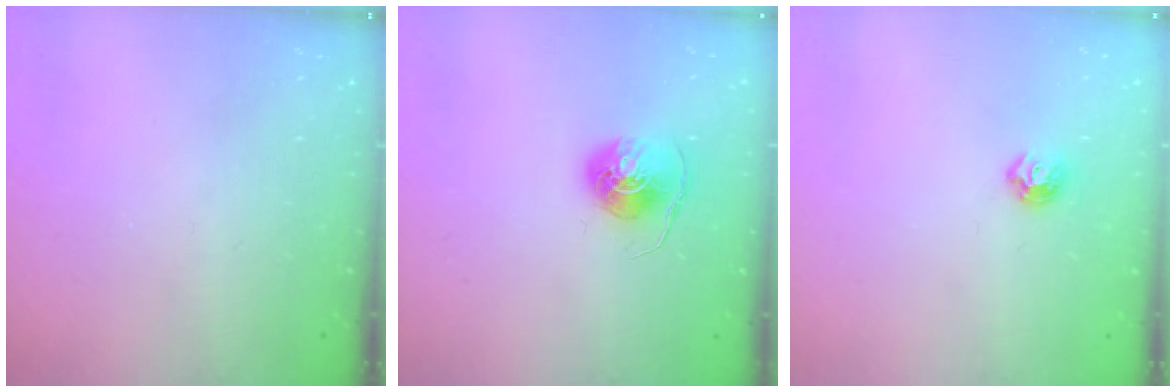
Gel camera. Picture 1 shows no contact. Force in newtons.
{"total": 6.8, "press": 6.8, "slide": 0.4}
{"total": 5.2, "press": 5.1, "slide": 0.8}